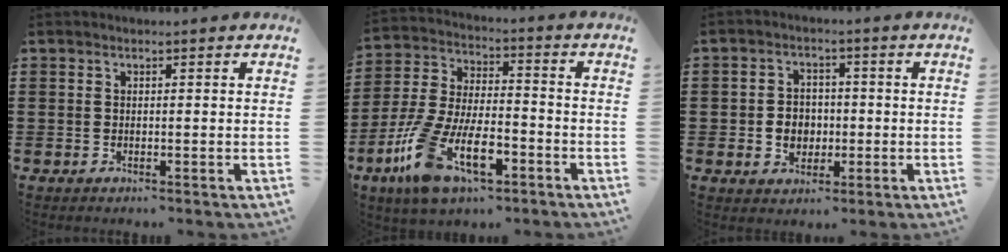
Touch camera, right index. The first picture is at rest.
{"total": 13.8, "force": [-6.5, 6.2, 10.4], "torque": [-0.235, 0.004, -0.124]}
{"total": 4.2, "force": [-0.7, 3.7, 1.9], "torque": [-0.039, 0.005, -0.017]}